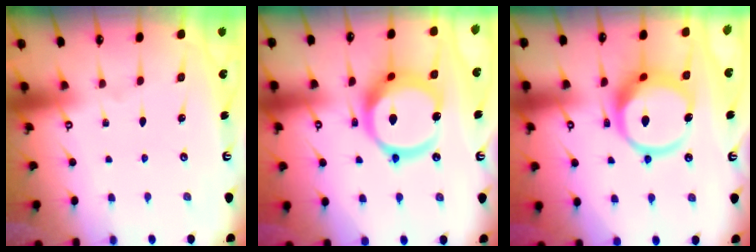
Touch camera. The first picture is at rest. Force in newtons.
{"total": 16.3, "press": 16.2, "slide": 1.8}
{"total": 13.9, "press": 13.9, "slide": 1.6}